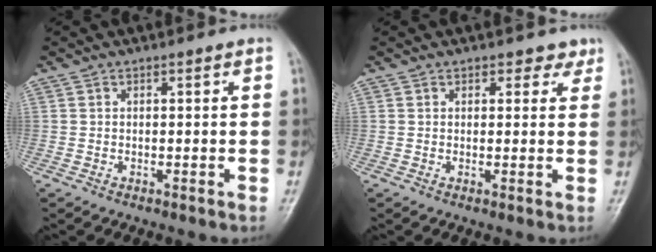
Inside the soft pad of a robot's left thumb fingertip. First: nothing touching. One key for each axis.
{"total": 2.5, "fx": 1.8, "fy": 1.7, "fz": 0.8, "tx": 0.017, "ty": -0.007, "tz": 0.017}